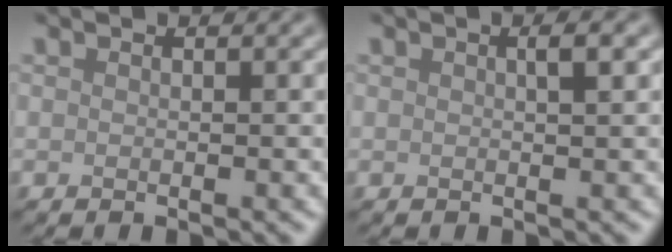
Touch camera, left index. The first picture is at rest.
{"total": 1.4, "force": [0.5, 0.2, 1.3], "torque": [-0.021, 0.005, 0.007]}